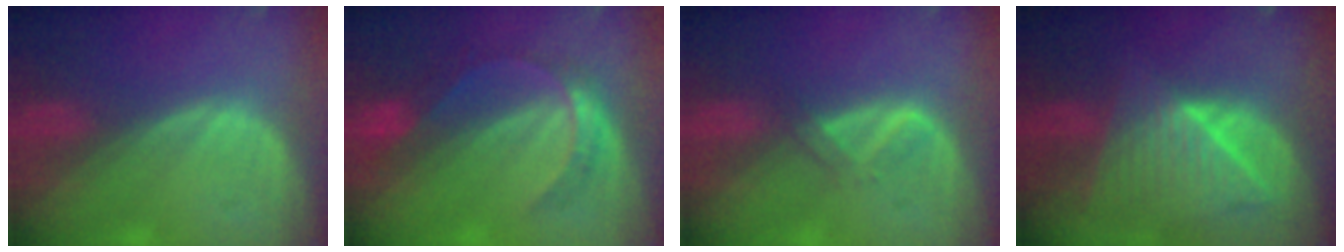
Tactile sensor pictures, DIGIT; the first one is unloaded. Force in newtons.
{"total": 6.3, "press": 5.4, "slide": 3.2}
{"total": 2.1, "press": 2.1, "slide": 0.2}
{"total": 9.2, "press": 8.2, "slide": 4.1}